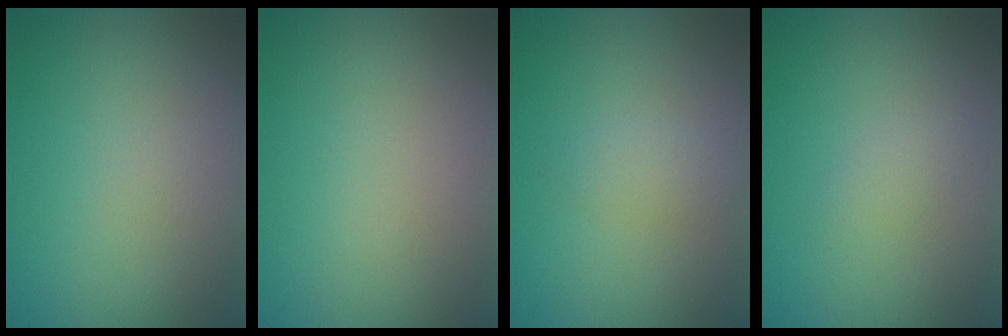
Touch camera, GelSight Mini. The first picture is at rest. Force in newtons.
{"total": 0.0}
{"total": 1.4, "press": 1.4, "slide": 0.0}
{"total": 1.2, "press": 1.2, "slide": 0.1}